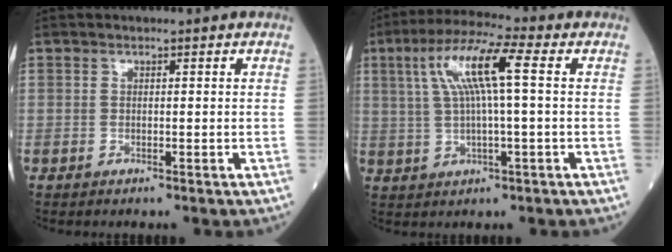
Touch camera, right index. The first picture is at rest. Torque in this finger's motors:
{"motor_torque": [1.43, 0.40, 0.27, 0.19]}